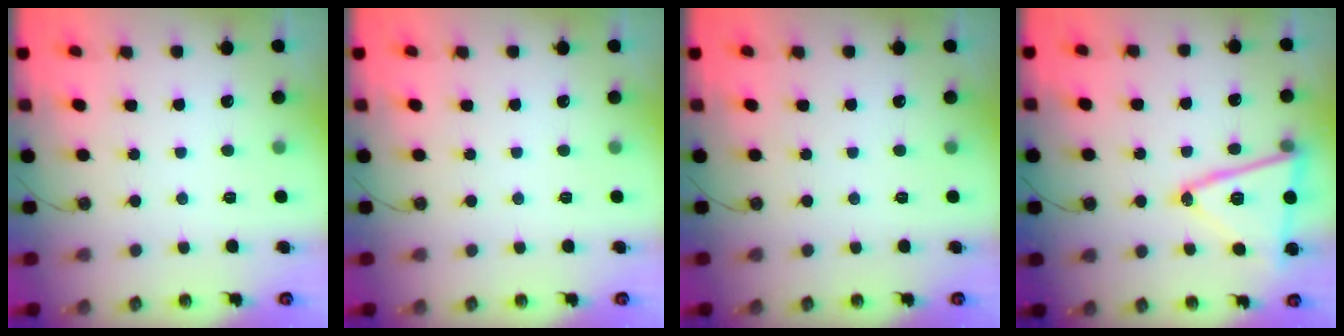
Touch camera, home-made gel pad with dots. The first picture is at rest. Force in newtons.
{"total": 0.0}
{"total": 0.0}
{"total": 16.3, "press": 16.3, "slide": 1.2}